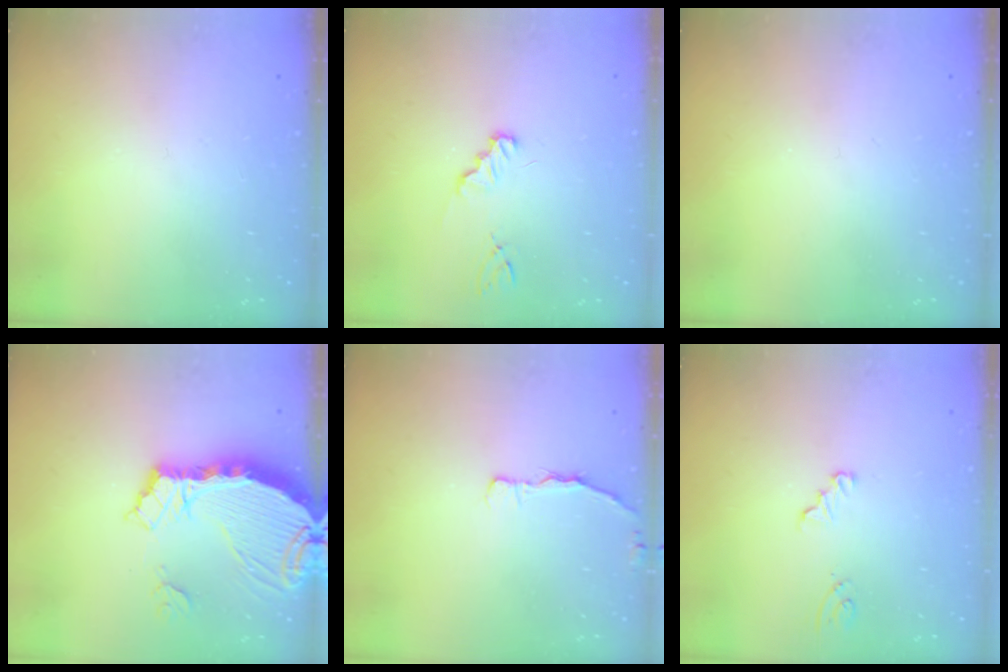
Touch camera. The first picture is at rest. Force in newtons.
{"total": 1.2, "press": 1.2, "slide": 0.1}
{"total": 0.0}
{"total": 8.9, "press": 8.9, "slide": 0.9}
{"total": 3.5, "press": 3.4, "slide": 0.5}
{"total": 2.3, "press": 2.3, "slide": 0.2}